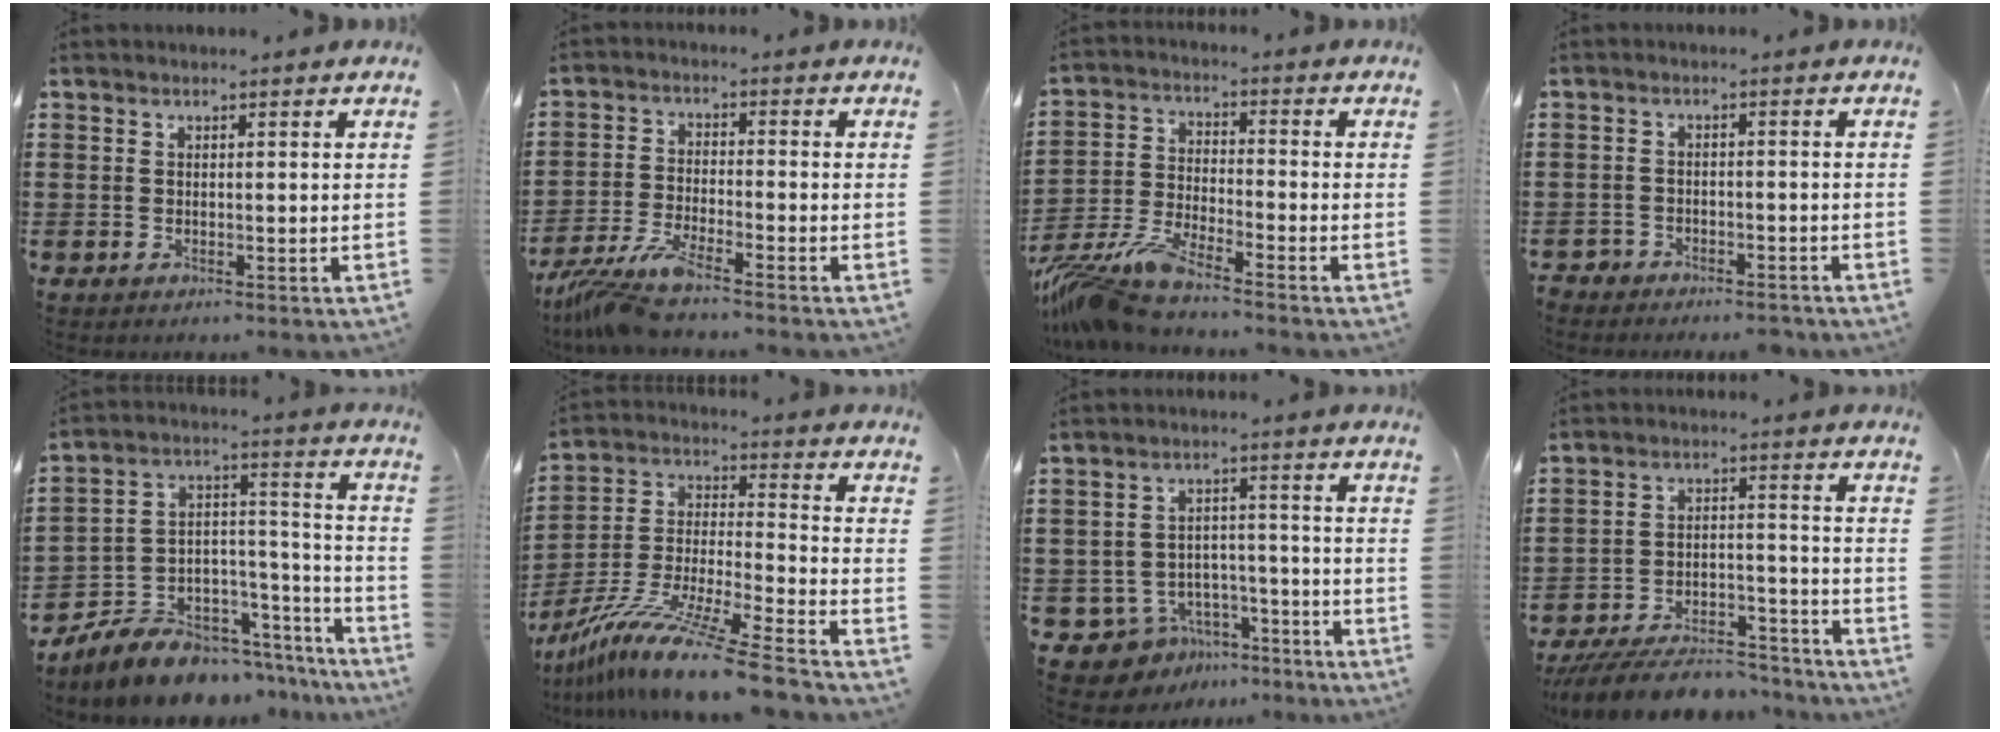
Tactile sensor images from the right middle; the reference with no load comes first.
{"total": 6.4, "force": [-5.5, -0.2, 3.3], "torque": [-0.094, -0.028, -0.112]}
{"total": 7.7, "force": [-7.1, 0.2, 3.1], "torque": [-0.083, -0.014, -0.144]}
{"total": 2.7, "force": [-2.6, 0.5, -0.1], "torque": [-0.005, 0.000, -0.057]}
{"total": 7.2, "force": [-6.4, 3.1, 1.1], "torque": [-0.029, 0.003, -0.120]}
{"total": 13.2, "force": [-11.4, -1.2, 6.5], "torque": [-0.128, 0.000, -0.227]}
{"total": 6.6, "force": [-5.7, 3.2, 1.0], "torque": [-0.041, 0.018, -0.114]}
{"total": 8.9, "force": [-8.2, 1.5, 3.0], "torque": [-0.043, 0.022, -0.155]}